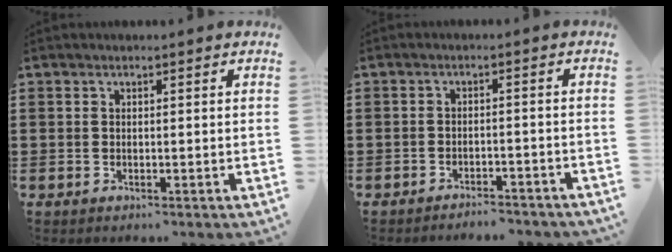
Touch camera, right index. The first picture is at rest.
{"total": 2.4, "force": [-2.4, 0.1, 0.2], "torque": [-0.008, 0.001, -0.052]}